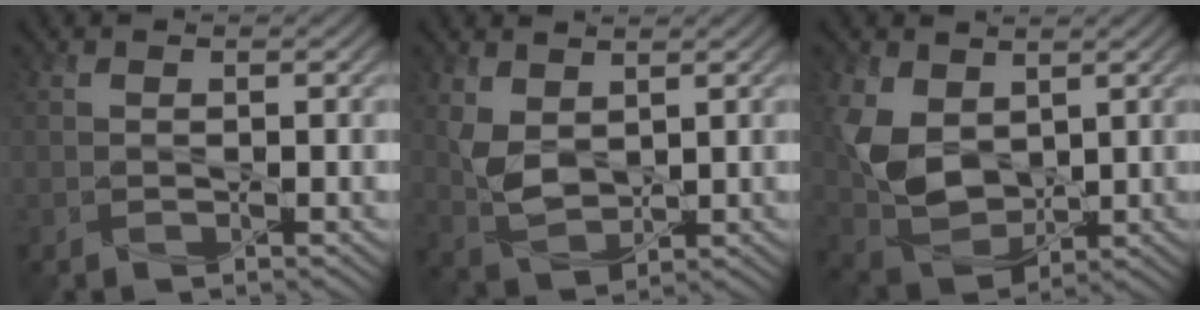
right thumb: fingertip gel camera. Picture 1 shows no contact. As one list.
[{"total": 4.7, "force": [1.7, 2.9, 3.2], "torque": [-0.083, -0.007, 0.038]}, {"total": 8.3, "force": [2.0, 5.8, 5.6], "torque": [-0.146, -0.008, 0.042]}]